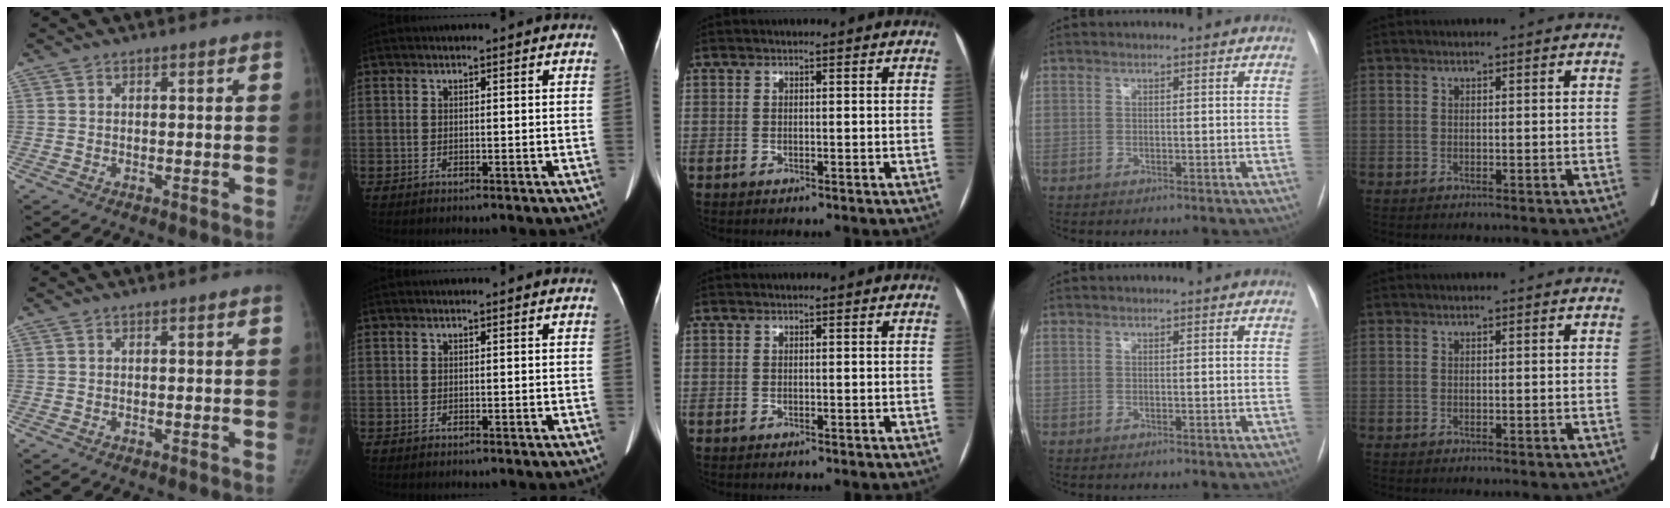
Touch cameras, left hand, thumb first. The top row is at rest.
{}